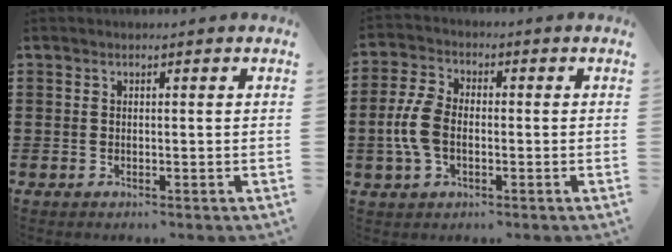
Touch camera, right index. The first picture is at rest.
{"total": 6.4, "force": [-1.2, 3.8, 5.0], "torque": [-0.133, -0.007, -0.031]}